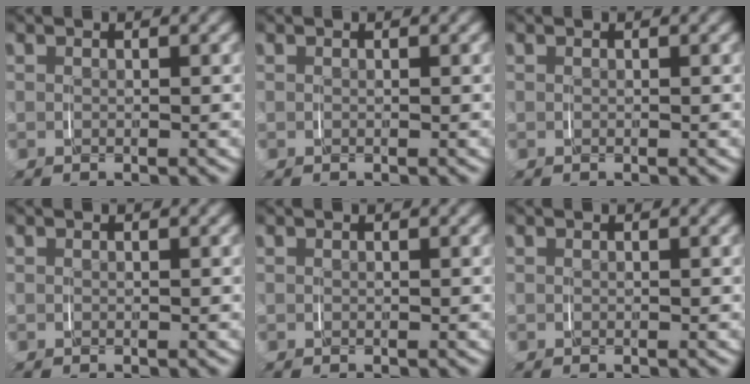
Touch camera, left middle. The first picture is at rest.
{"total": 0.0}
{"total": 0.0}
{"total": 0.0}
{"total": 0.0}
{"total": 0.0}